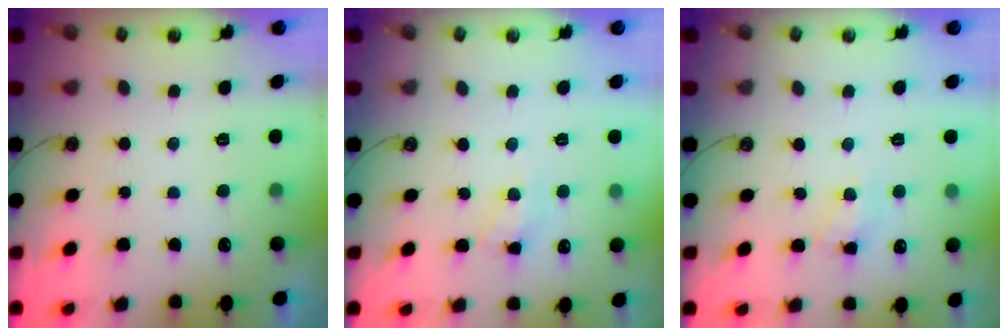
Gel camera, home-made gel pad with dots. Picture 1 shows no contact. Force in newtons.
{"total": 4.6, "press": 4.6, "slide": 0.3}
{"total": 4.6, "press": 4.6, "slide": 0.3}